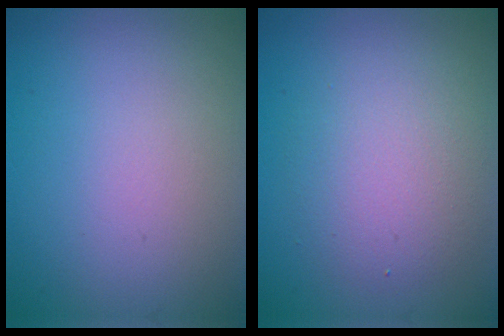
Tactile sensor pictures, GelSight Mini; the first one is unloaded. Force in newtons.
{"total": 4.0, "press": 4.0, "slide": 0.2}